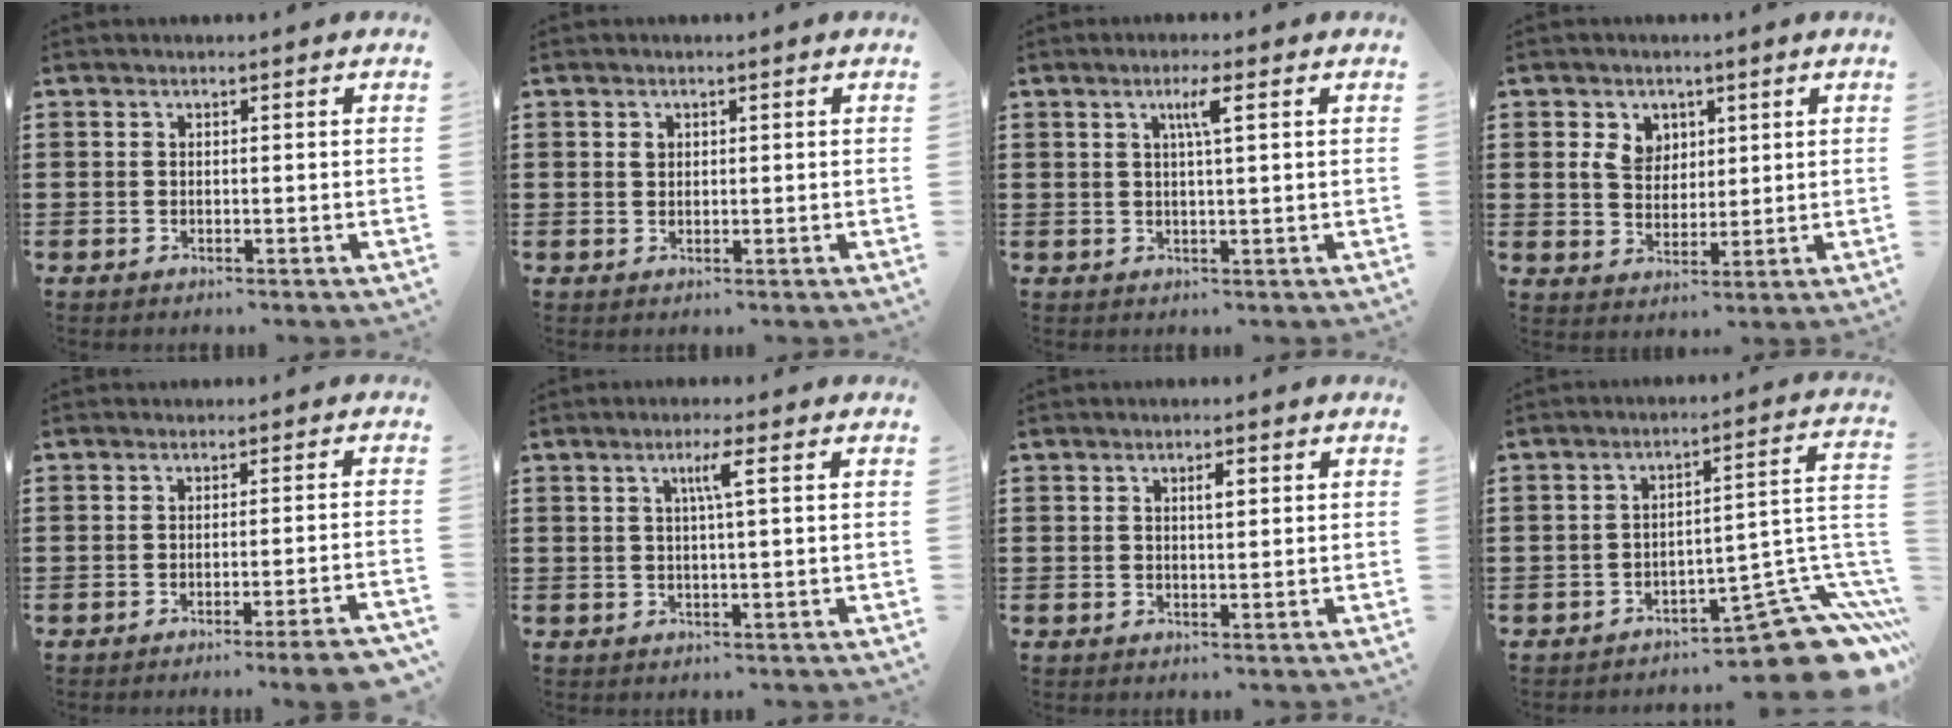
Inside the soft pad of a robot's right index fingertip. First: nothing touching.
{"total": 1.0, "force": [0.4, 0.8, 0.4], "torque": [-0.011, 0.002, 0.008]}
{"total": 3.1, "force": [1.2, -0.1, 2.9], "torque": [-0.060, 0.000, 0.017]}
{"total": 5.1, "force": [2.1, 4.1, 2.3], "torque": [-0.061, 0.015, 0.037]}
{"total": 3.1, "force": [-2.5, -0.5, 1.8], "torque": [-0.031, -0.011, -0.046]}
{"total": 3.1, "force": [0.9, -0.3, 2.9], "torque": [-0.058, -0.002, 0.012]}
{"total": 1.8, "force": [0.6, 0.5, 1.6], "torque": [-0.016, -0.002, 0.004]}
{"total": 11.9, "force": [-8.2, 3.4, 7.9], "torque": [-0.082, 0.023, -0.144]}